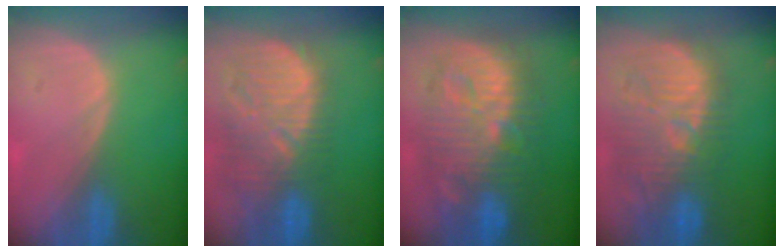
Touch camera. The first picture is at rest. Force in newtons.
{"total": 13.0, "press": 11.4, "slide": 6.2}
{"total": 13.5, "press": 13.4, "slide": 1.4}
{"total": 12.3, "press": 11.7, "slide": 3.8}